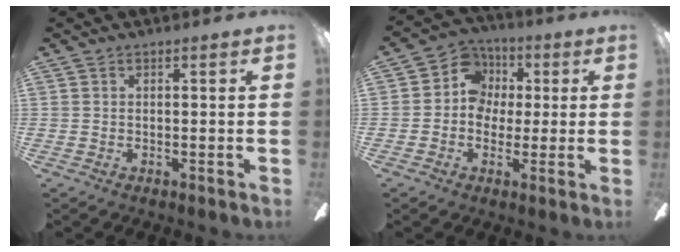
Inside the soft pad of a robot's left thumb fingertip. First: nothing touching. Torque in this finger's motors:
{"motor_torque": [0.02, -0.13, -0.09, 0.05, 0.00]}